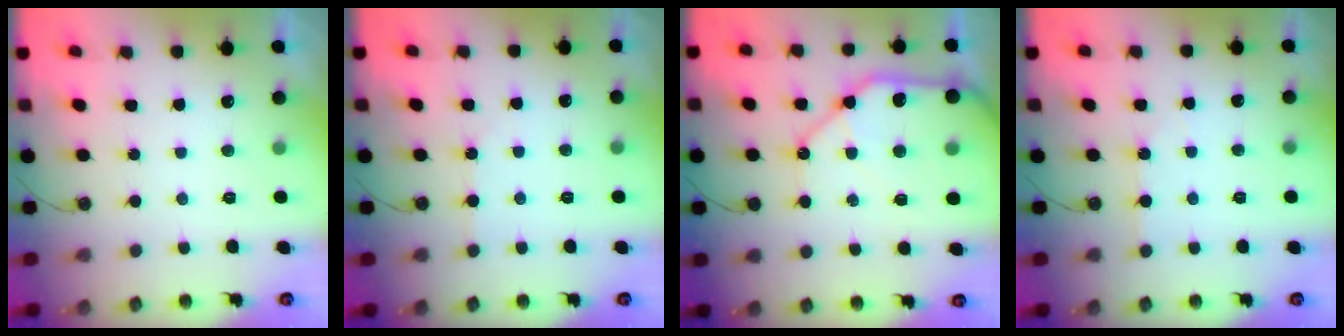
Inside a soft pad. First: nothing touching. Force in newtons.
{"total": 1.7, "press": 1.6, "slide": 0.3}
{"total": 15.8, "press": 15.7, "slide": 2.0}
{"total": 3.2, "press": 3.2, "slide": 0.5}